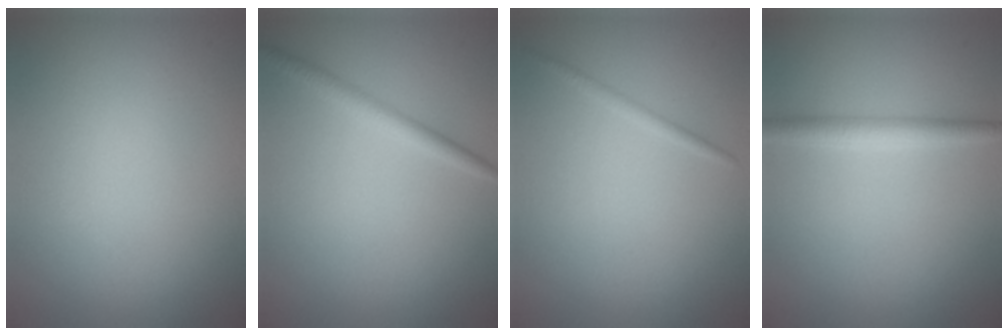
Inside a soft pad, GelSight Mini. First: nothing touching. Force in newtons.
{"total": 1.8, "press": 1.8, "slide": 0.0}
{"total": 0.9, "press": 0.9, "slide": 0.1}
{"total": 2.3, "press": 2.3, "slide": 0.0}